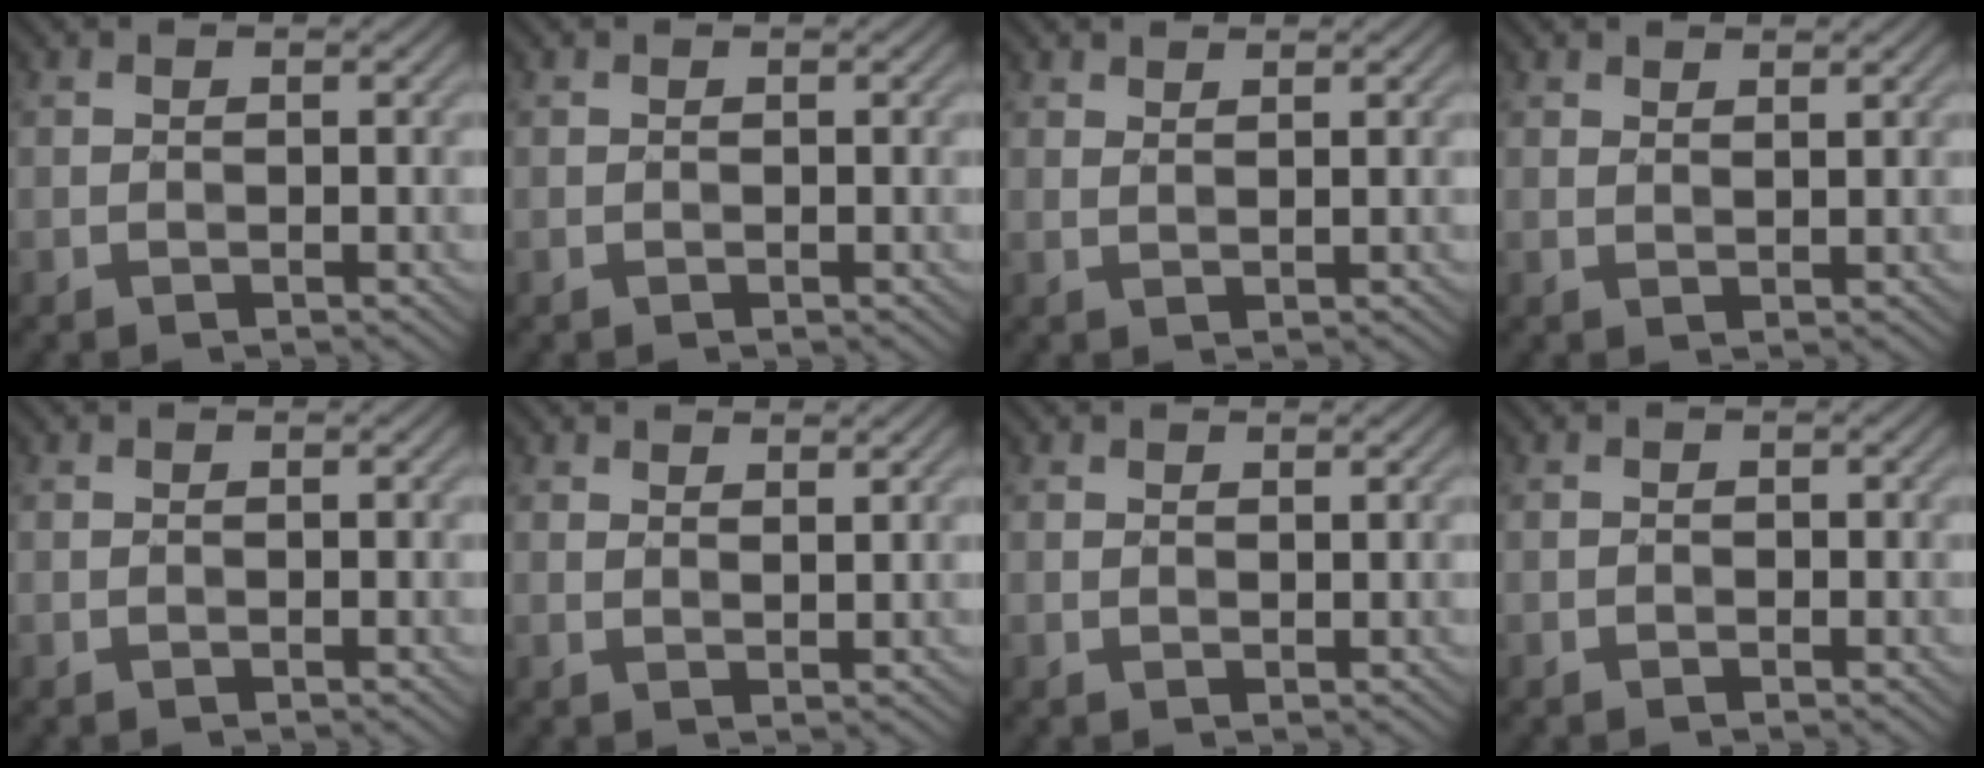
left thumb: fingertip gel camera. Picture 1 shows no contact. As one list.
[{"total": 0.0}, {"total": 1.8, "force": [1.5, 0.3, 1.0], "torque": [-0.013, -0.001, 0.028]}, {"total": 2.2, "force": [1.7, 0.6, 1.1], "torque": [-0.013, -0.001, 0.034]}, {"total": 0.0}, {"total": 2.5, "force": [2.0, 0.8, 1.3], "torque": [-0.018, -0.002, 0.038]}, {"total": 1.2, "force": [0.9, 0.5, 0.6], "torque": [-0.007, 0.001, 0.020]}, {"total": 0.5, "force": [-0.5, 0.2, 0.0], "torque": [0.003, 0.000, -0.010]}]